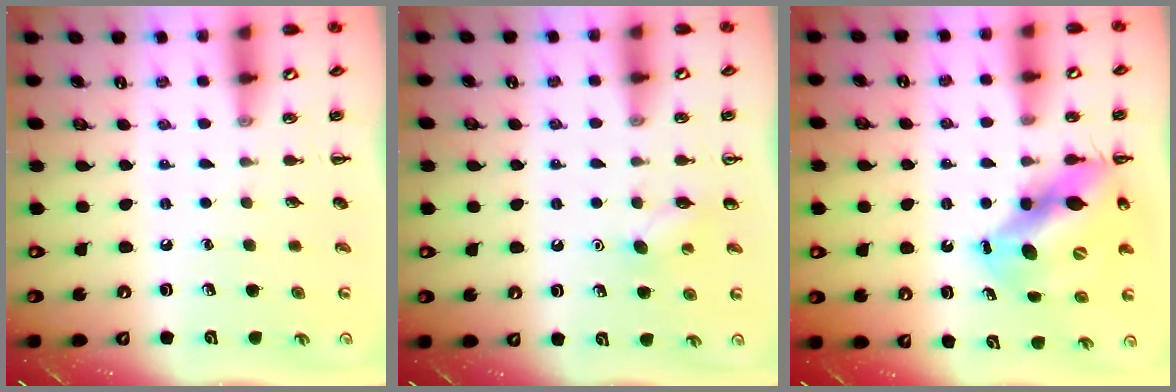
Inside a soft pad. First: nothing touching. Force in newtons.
{"total": 5.5, "press": 5.3, "slide": 1.4}
{"total": 11.8, "press": 11.4, "slide": 3.1}